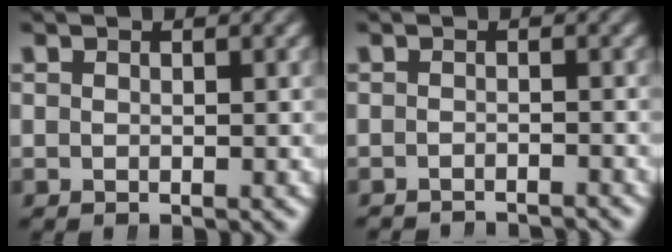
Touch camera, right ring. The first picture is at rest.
{"total": 2.5, "force": [-2.5, 0.0, 0.1], "torque": [-0.004, -0.014, -0.035]}